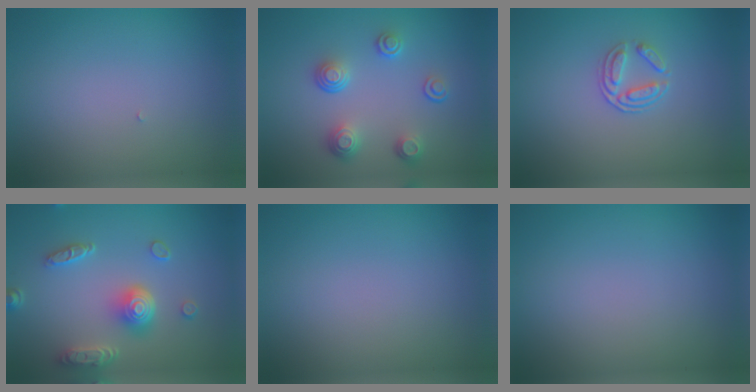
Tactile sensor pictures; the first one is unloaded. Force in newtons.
{"total": 3.8, "press": 2.8, "slide": 2.7}
{"total": 2.0, "press": 1.4, "slide": 1.4}
{"total": 5.1, "press": 4.1, "slide": 3.1}
{"total": 0.0}
{"total": 0.0}